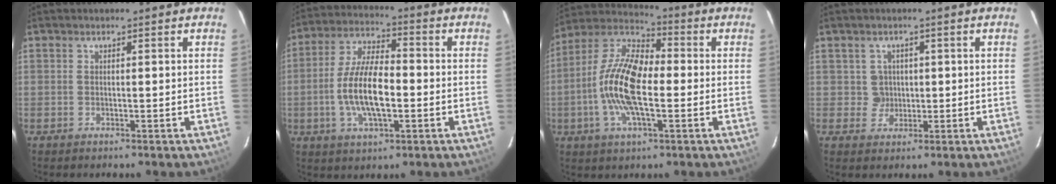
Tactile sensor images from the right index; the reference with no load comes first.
{"total": 12.4, "force": [-2.4, 4.9, 11.2], "torque": [-0.227, 0.002, -0.043]}
{"total": 15.5, "force": [-2.2, 6.4, 13.9], "torque": [-0.279, 0.008, -0.056]}
{"total": 3.2, "force": [0.5, 3.2, -0.1], "torque": [0.006, 0.013, 0.010]}